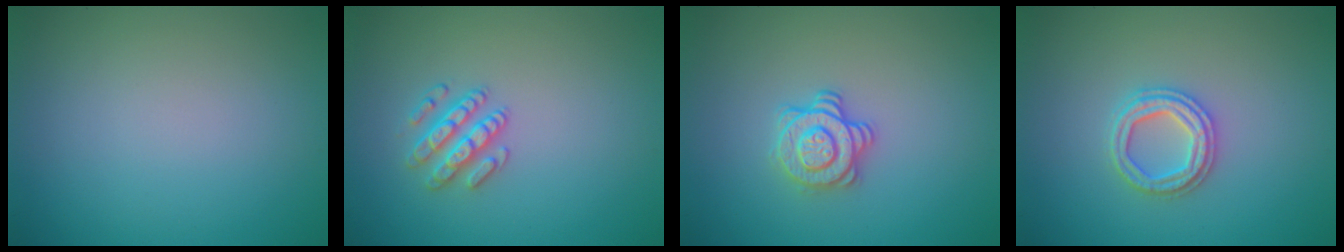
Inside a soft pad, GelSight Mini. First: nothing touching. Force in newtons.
{"total": 2.5, "press": 2.4, "slide": 0.5}
{"total": 2.9, "press": 2.5, "slide": 1.4}
{"total": 2.6, "press": 2.6, "slide": 0.5}